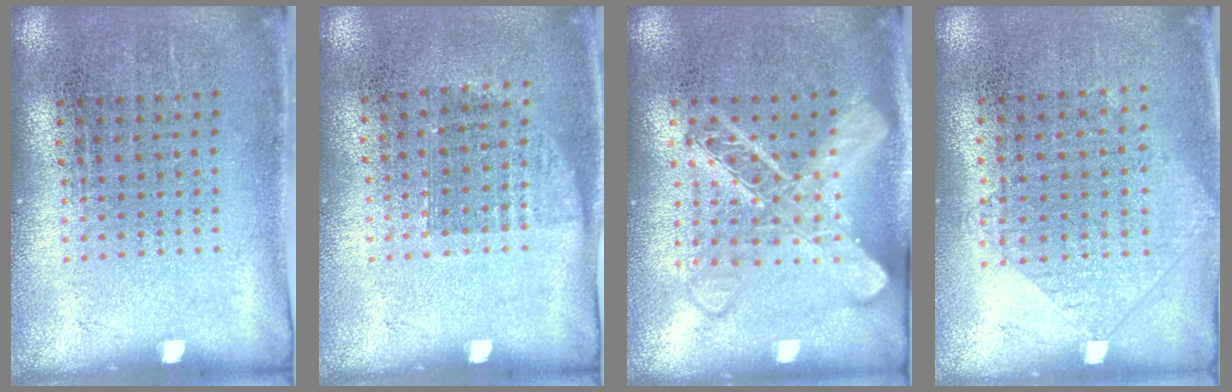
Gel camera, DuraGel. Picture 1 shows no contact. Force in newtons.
{"total": 0.8, "press": 0.7, "slide": 0.4}
{"total": 2.9, "press": 2.8, "slide": 0.5}
{"total": 0.9, "press": 0.8, "slide": 0.3}